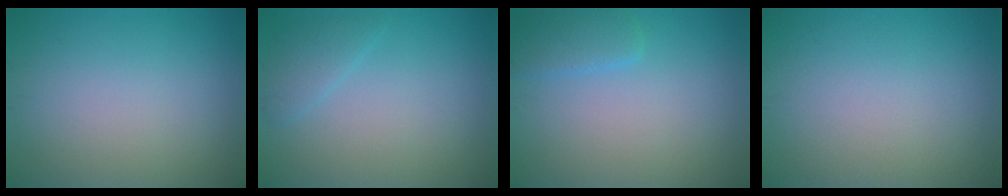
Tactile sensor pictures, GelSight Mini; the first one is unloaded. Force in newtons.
{"total": 1.5, "press": 1.5, "slide": 0.1}
{"total": 2.0, "press": 2.0, "slide": 0.2}
{"total": 0.0}